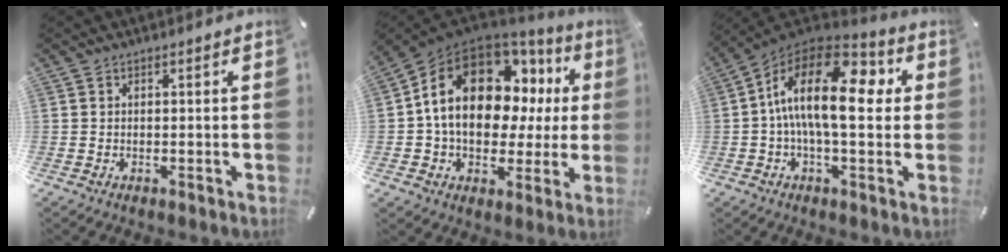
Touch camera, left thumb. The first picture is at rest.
{"total": 18.2, "force": [4.7, 12.7, 12.2], "torque": [-0.207, -0.024, 0.079]}
{"total": 18.9, "force": [1.9, 8.9, 16.6], "torque": [-0.314, -0.011, 0.024]}